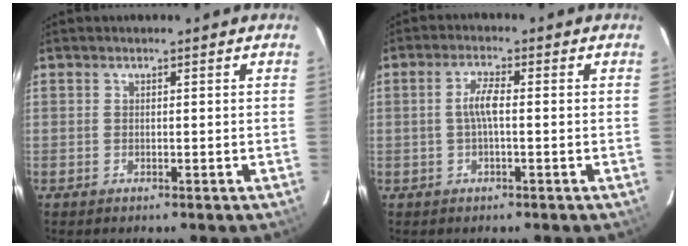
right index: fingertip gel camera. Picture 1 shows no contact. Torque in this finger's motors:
{"motor_torque": [0.38, -0.15, 0.18, 0.09]}